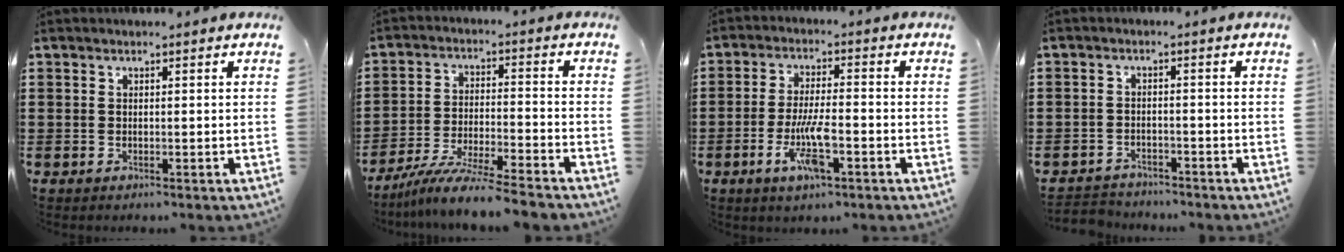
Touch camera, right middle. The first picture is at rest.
{"total": 7.9, "force": [-7.2, -0.4, 3.2], "torque": [-0.059, -0.006, -0.139]}
{"total": 7.8, "force": [-3.0, 2.1, 6.8], "torque": [-0.143, -0.008, -0.057]}
{"total": 2.7, "force": [-2.6, 0.7, -0.3], "torque": [-0.002, 0.000, -0.059]}